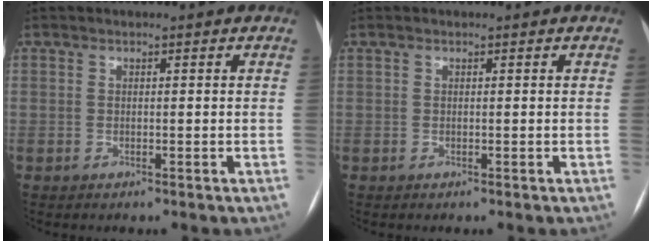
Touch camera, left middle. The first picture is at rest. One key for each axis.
{"total": 0.0}